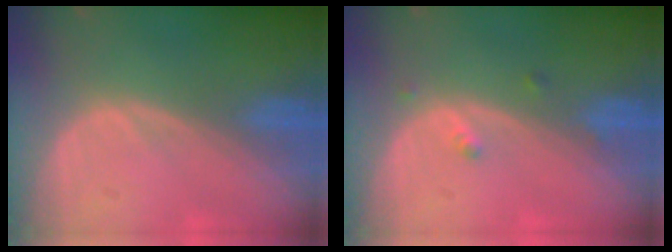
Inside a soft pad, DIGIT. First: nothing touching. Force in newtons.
{"total": 1.6, "press": 1.3, "slide": 0.8}